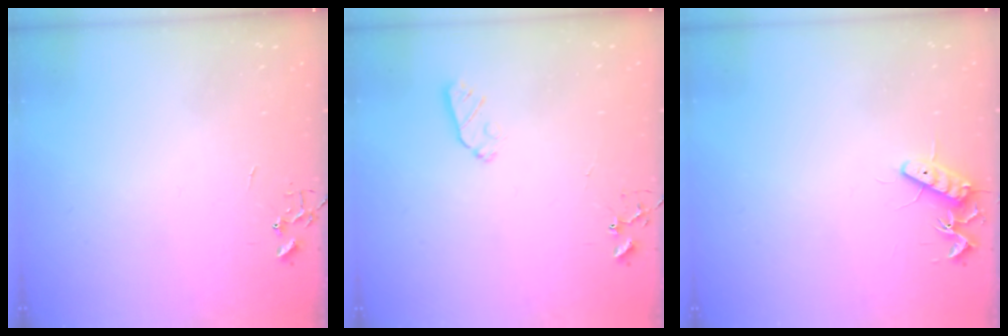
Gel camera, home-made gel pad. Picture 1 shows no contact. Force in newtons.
{"total": 5.5, "press": 5.4, "slide": 1.1}
{"total": 11.5, "press": 11.5, "slide": 1.0}